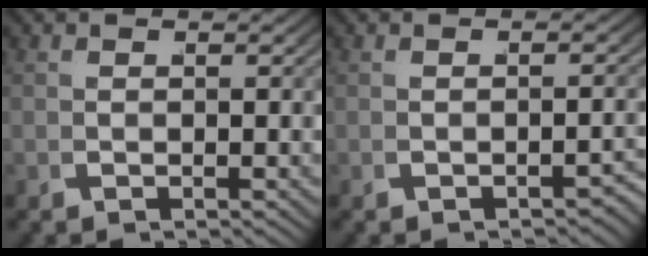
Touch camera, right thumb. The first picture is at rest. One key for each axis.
{"total": 1.9, "fx": -1.8, "fy": 0.3, "fz": 0.7, "tx": -0.014, "ty": 0.000, "tz": -0.023}